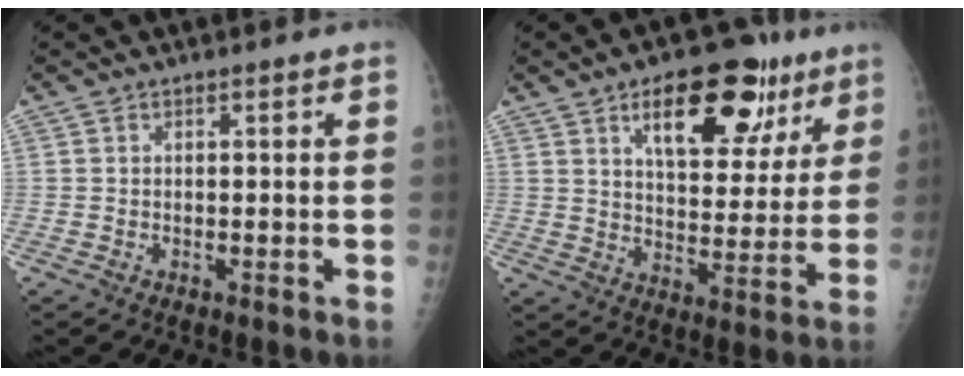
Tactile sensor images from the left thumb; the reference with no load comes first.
{"total": 18.4, "force": [9.8, 9.0, 12.8], "torque": [-0.130, -0.032, 0.145]}